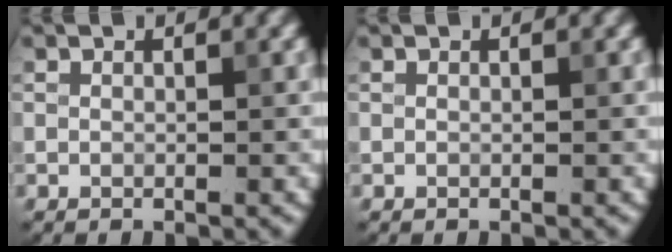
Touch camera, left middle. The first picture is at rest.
{"total": 0.0}